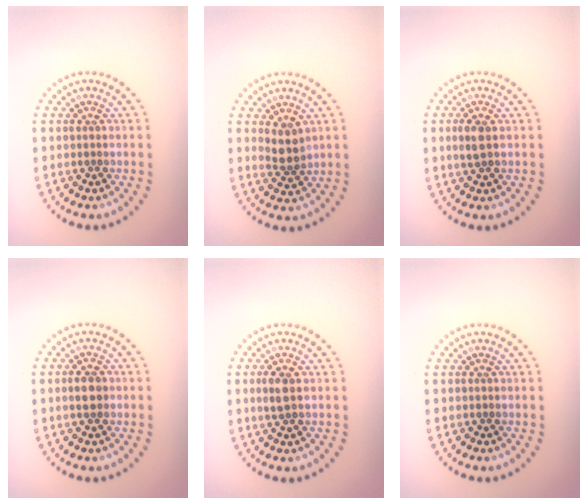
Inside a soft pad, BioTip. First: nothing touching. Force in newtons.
{"total": 2.4, "press": 2.1, "slide": 1.2}
{"total": 1.8, "press": 1.8, "slide": 0.3}
{"total": 2.0, "press": 2.0, "slide": 0.2}
{"total": 1.8, "press": 1.8, "slide": 0.3}
{"total": 0.0}